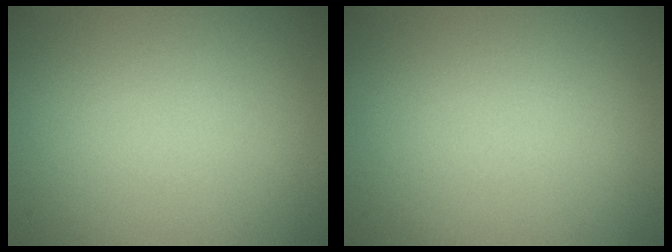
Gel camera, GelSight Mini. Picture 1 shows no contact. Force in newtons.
{"total": 0.0}